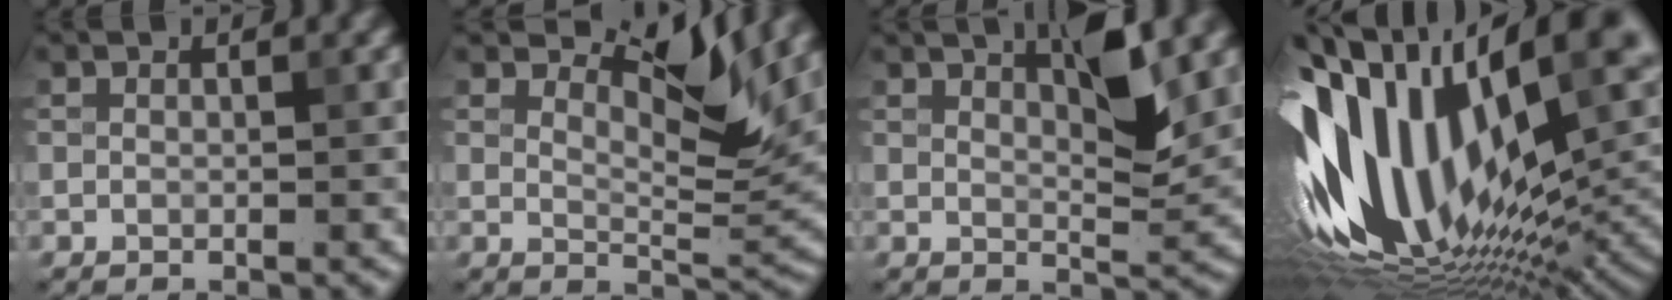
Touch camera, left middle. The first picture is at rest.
{"total": 5.2, "force": [3.5, 1.1, 3.7], "torque": [-0.069, 0.001, 0.073]}
{"total": 3.2, "force": [1.5, 0.2, 2.8], "torque": [-0.058, -0.003, 0.043]}
{"total": 16.7, "force": [0.5, 9.0, 14.1], "torque": [-0.283, 0.005, 0.018]}